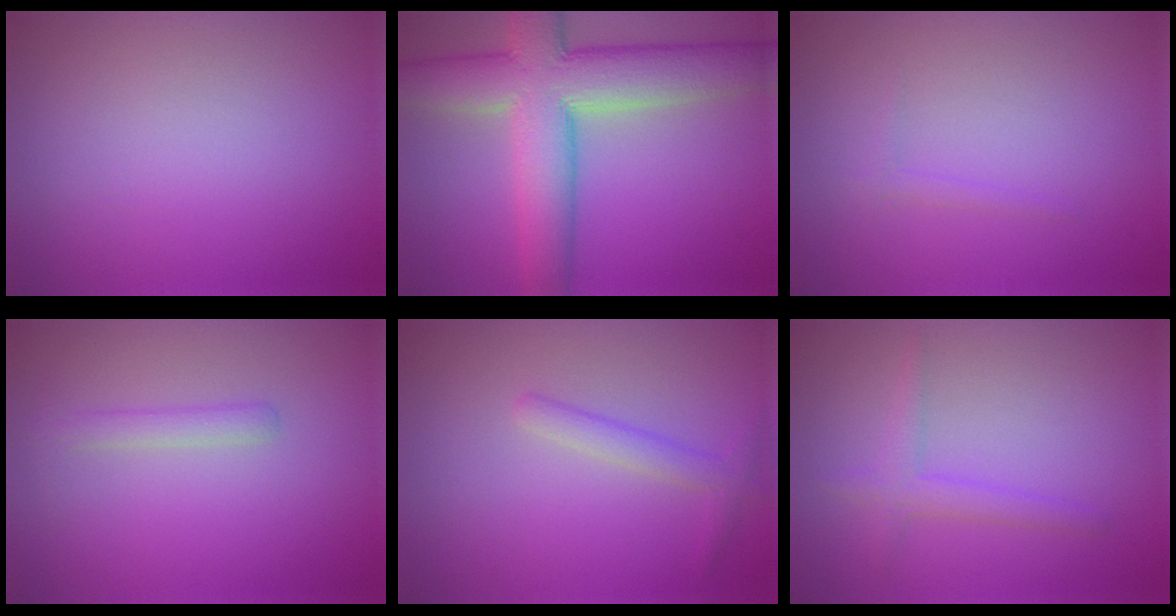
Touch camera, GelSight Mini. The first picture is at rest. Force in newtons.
{"total": 10.3, "press": 10.3, "slide": 0.6}
{"total": 0.7, "press": 0.7, "slide": 0.0}
{"total": 1.4, "press": 1.4, "slide": 0.0}
{"total": 1.8, "press": 1.8, "slide": 0.1}
{"total": 2.0, "press": 2.0, "slide": 0.1}